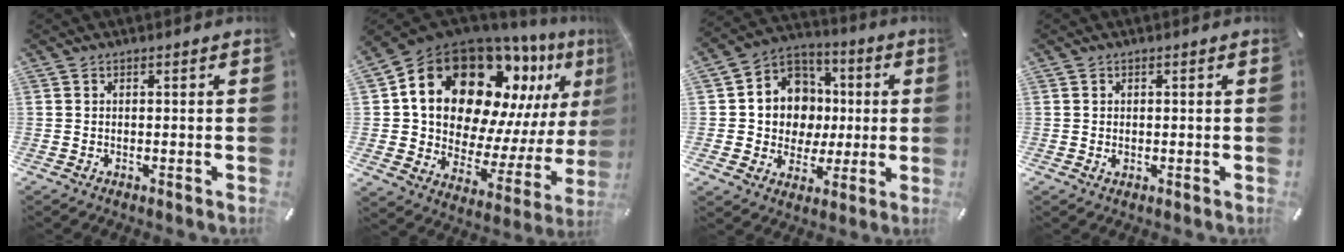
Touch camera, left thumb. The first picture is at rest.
{"total": 22.6, "force": [13.4, 13.7, 12.0], "torque": [-0.188, -0.111, 0.245]}
{"total": 12.4, "force": [0.1, 12.1, 3.1], "torque": [-0.046, 0.001, 0.013]}
{"total": 1.1, "force": [0.0, 1.0, 0.5], "torque": [-0.001, 0.000, -0.002]}